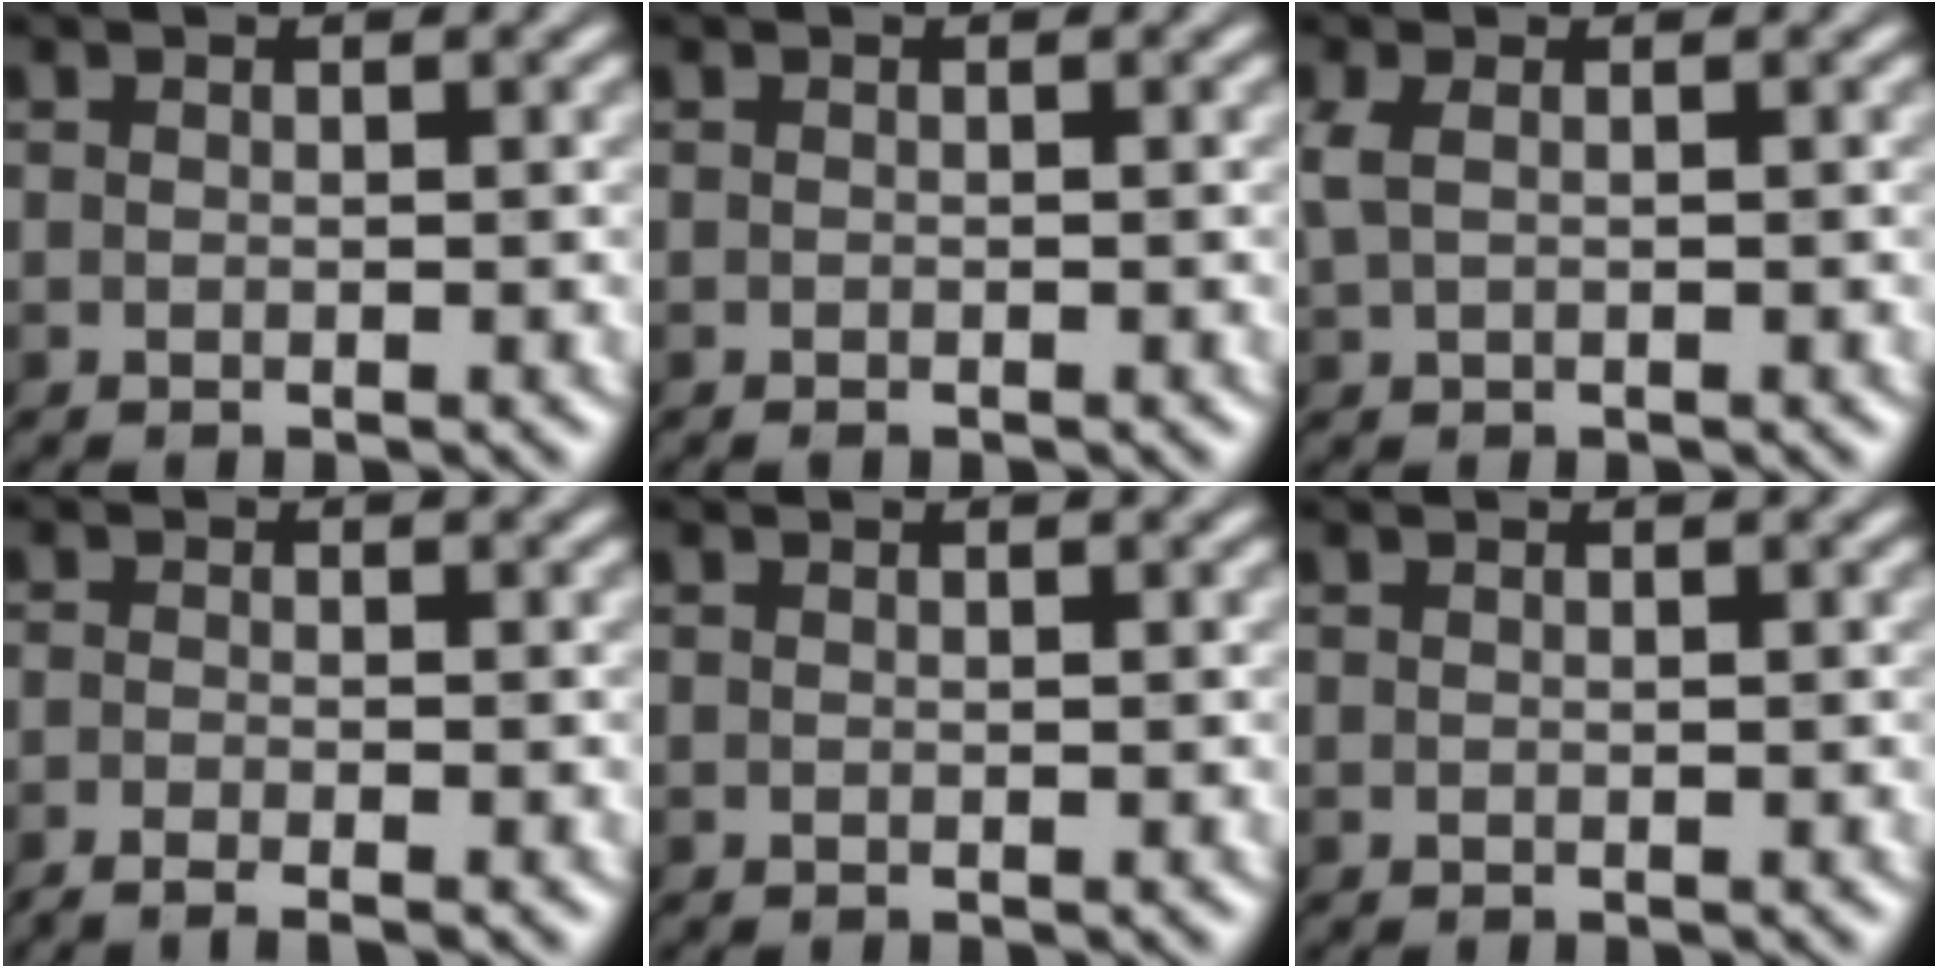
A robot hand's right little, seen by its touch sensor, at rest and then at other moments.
{"total": 0.0}
{"total": 2.8, "force": [0.3, 1.4, 2.4], "torque": [-0.058, 0.005, 0.004]}
{"total": 2.6, "force": [-1.5, 0.6, 2.1], "torque": [-0.042, 0.001, -0.034]}
{"total": 0.0}
{"total": 0.0}